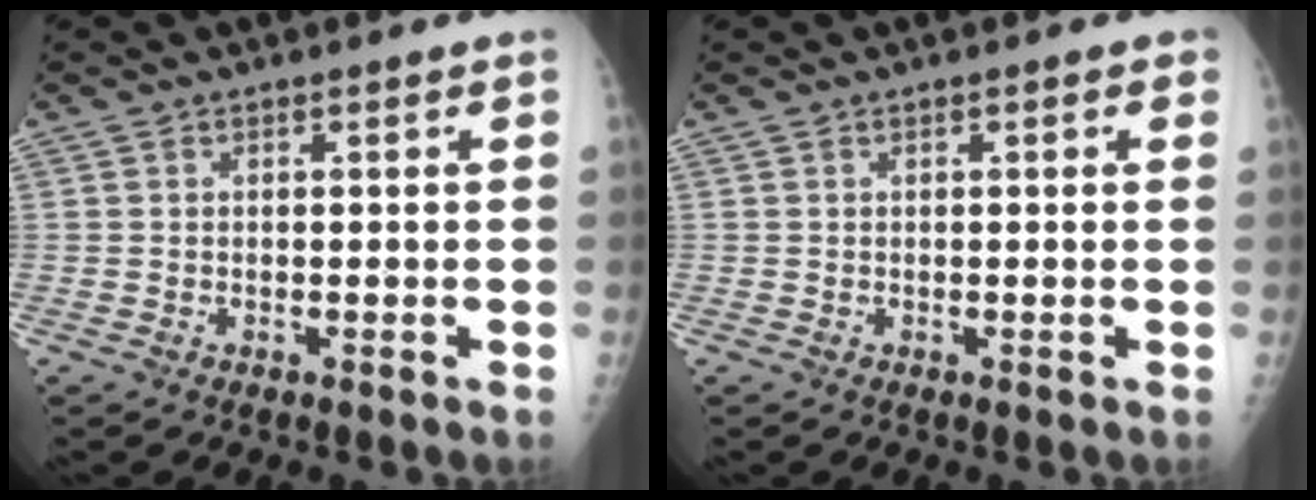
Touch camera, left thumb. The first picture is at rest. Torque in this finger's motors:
{"motor_torque": [-0.17, -0.02, -0.06, -0.11, 0.02]}